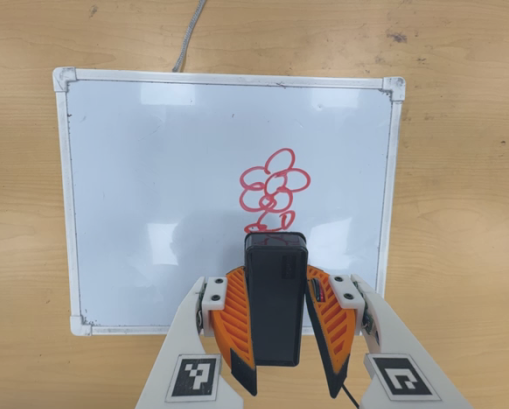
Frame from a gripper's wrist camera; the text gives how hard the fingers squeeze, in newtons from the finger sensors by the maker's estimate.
{"total": 8.7, "left": 6.8, "right": 10.6}